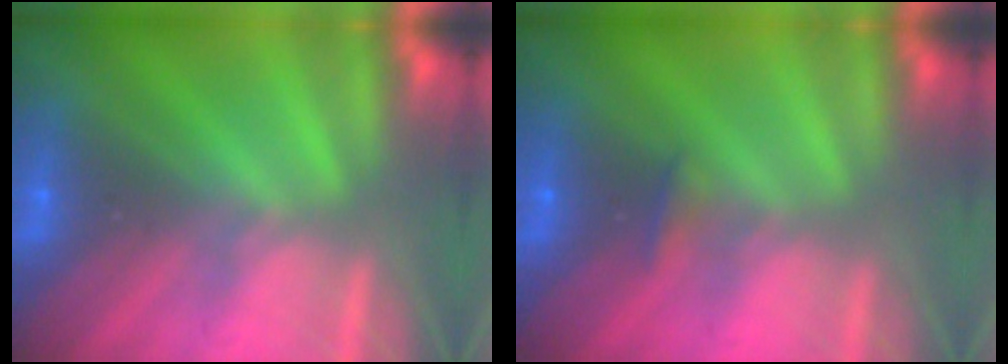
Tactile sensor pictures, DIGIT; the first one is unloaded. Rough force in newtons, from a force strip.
{"total": 2.3}